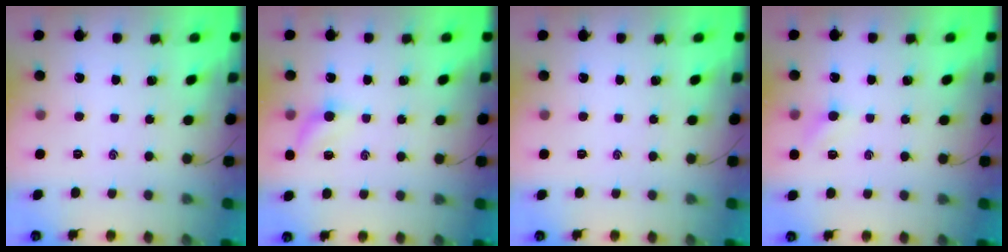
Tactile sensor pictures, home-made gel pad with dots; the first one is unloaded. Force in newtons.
{"total": 6.4, "press": 6.2, "slide": 1.6}
{"total": 0.0}
{"total": 4.6, "press": 4.3, "slide": 1.4}